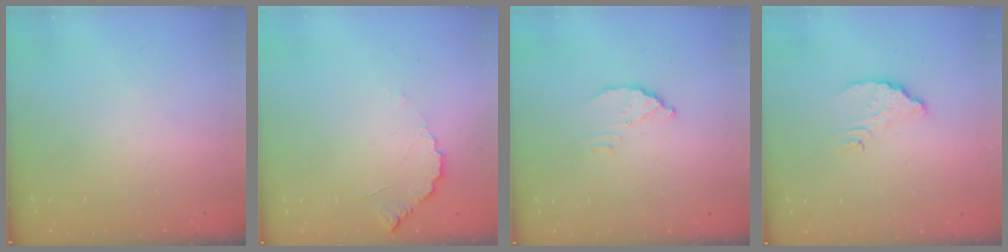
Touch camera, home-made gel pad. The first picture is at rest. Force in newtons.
{"total": 4.0, "press": 4.0, "slide": 0.3}
{"total": 3.7, "press": 3.7, "slide": 0.2}
{"total": 5.4, "press": 5.4, "slide": 0.3}